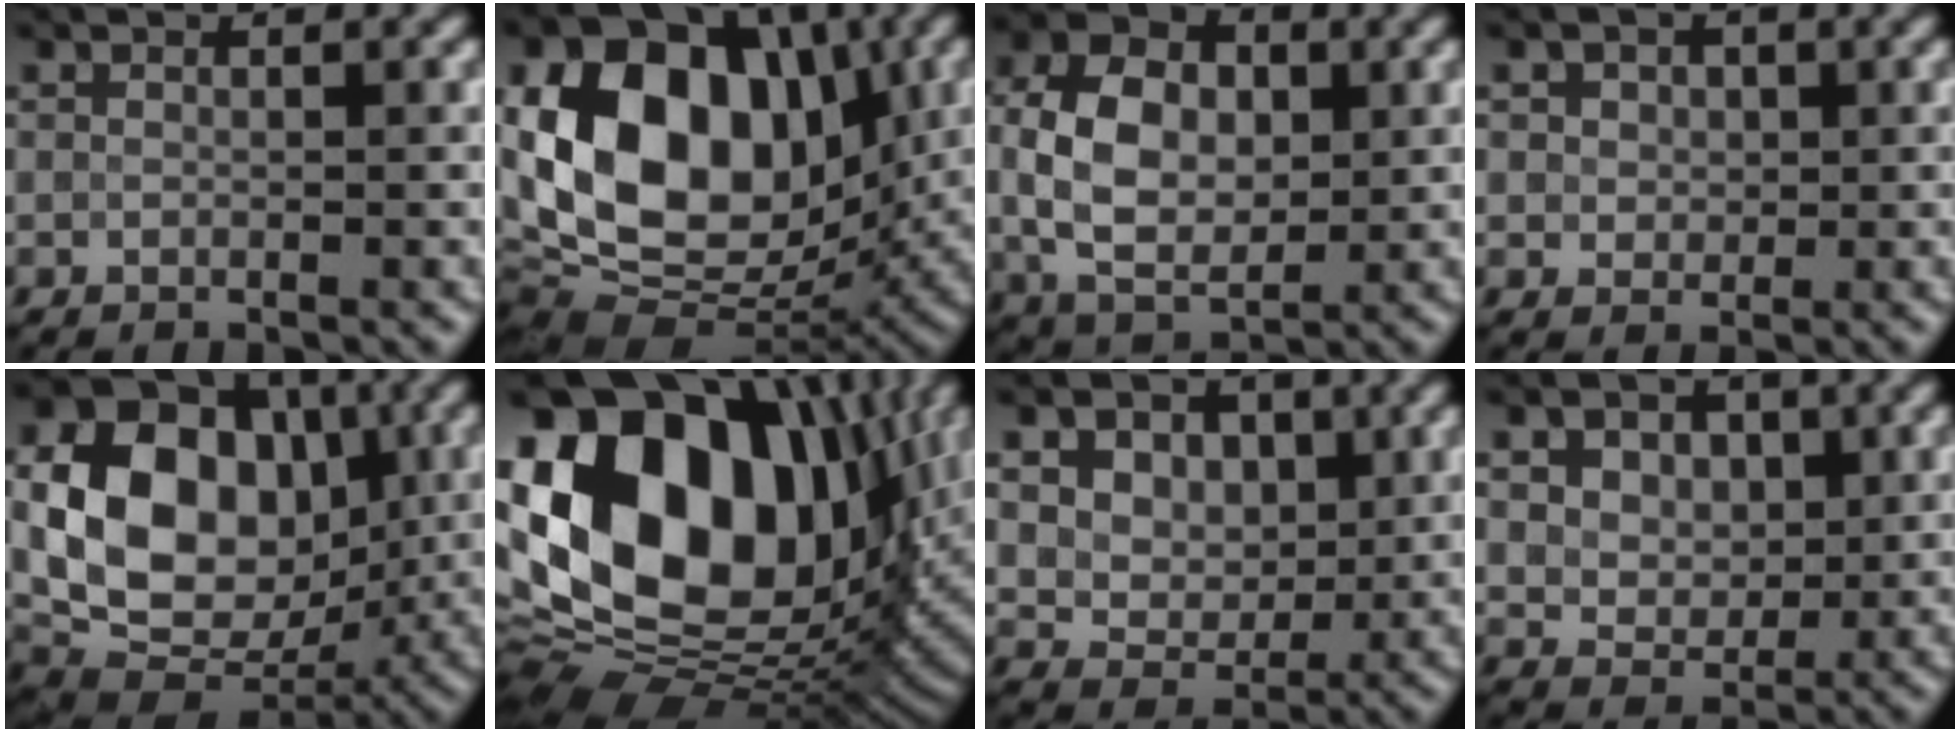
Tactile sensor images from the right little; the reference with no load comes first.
{"total": 14.8, "force": [1.3, 10.2, 10.6], "torque": [-0.184, 0.019, 0.009]}
{"total": 8.4, "force": [0.8, 5.9, 6.0], "torque": [-0.121, 0.006, 0.006]}
{"total": 2.1, "force": [0.7, 1.8, 0.9], "torque": [-0.001, 0.006, 0.003]}
{"total": 12.8, "force": [0.8, 9.3, 8.8], "torque": [-0.153, 0.004, 0.008]}
{"total": 19.4, "force": [3.8, 13.3, 13.6], "torque": [-0.267, 0.027, 0.056]}
{"total": 9.2, "force": [3.7, 7.0, 4.8], "torque": [-0.071, 0.026, 0.051]}
{"total": 7.4, "force": [3.0, 5.4, 4.1], "torque": [-0.074, 0.023, 0.042]}